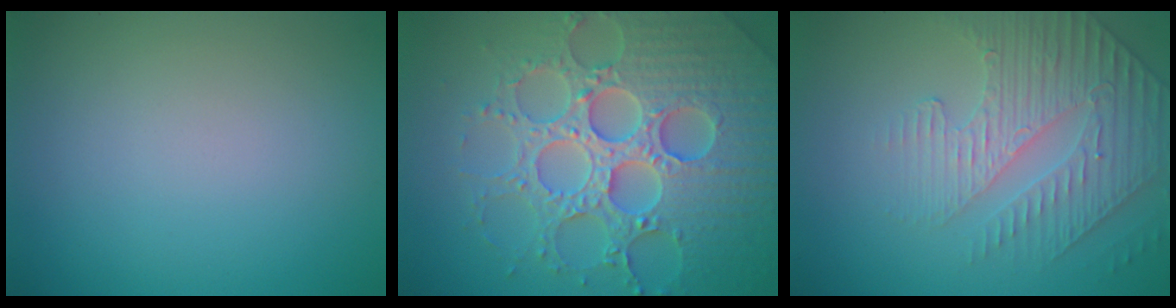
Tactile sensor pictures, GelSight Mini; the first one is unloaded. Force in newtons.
{"total": 8.0, "press": 7.8, "slide": 1.8}
{"total": 4.2, "press": 3.5, "slide": 2.4}